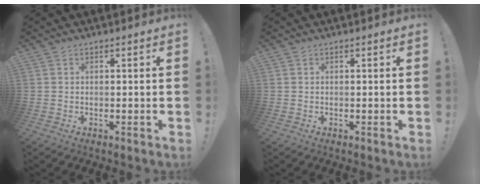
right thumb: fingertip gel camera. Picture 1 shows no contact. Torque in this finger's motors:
{"motor_torque": [-0.10, 0.10, 0.00, 0.00, 0.00]}